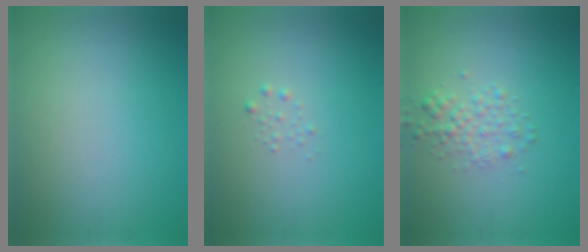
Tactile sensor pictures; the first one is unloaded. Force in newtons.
{"total": 0.6, "press": 0.6, "slide": 0.0}
{"total": 2.1, "press": 2.1, "slide": 0.1}